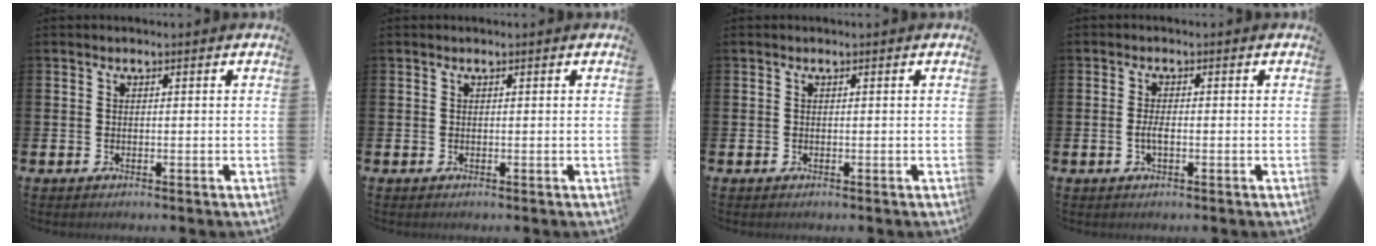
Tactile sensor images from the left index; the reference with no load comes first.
{"total": 0.0}
{"total": 0.0}
{"total": 1.8, "force": [-0.5, 0.6, 1.6], "torque": [-0.029, 0.000, -0.010]}